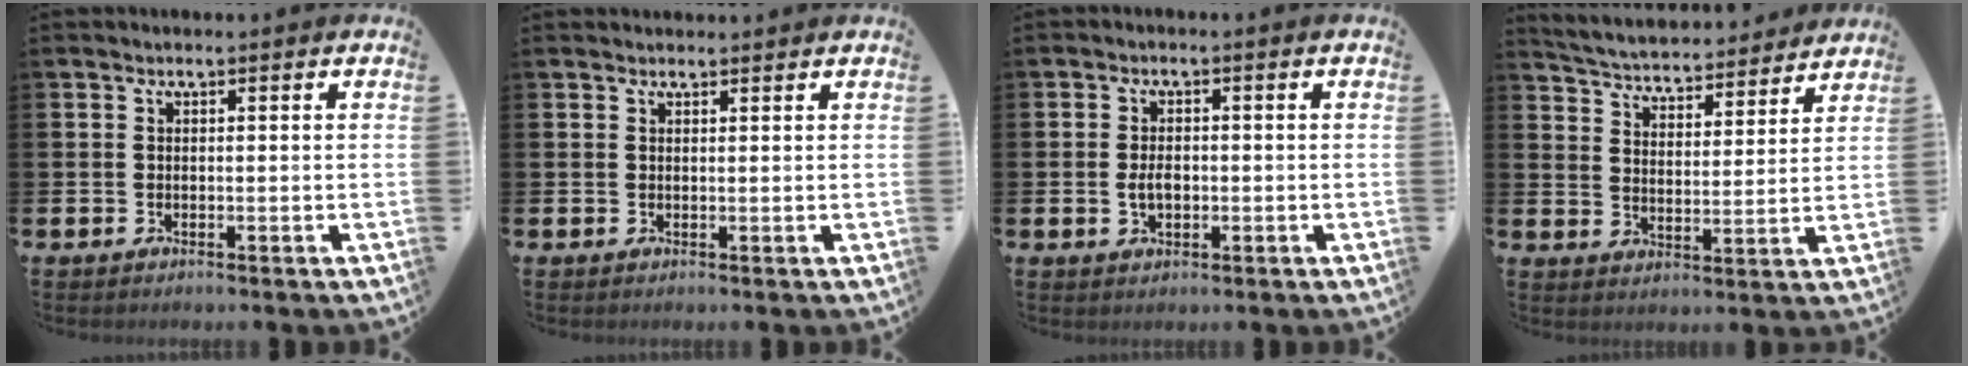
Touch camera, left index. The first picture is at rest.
{"total": 0.8, "force": [0.8, 0.1, 0.1], "torque": [0.009, -0.004, 0.012]}
{"total": 2.4, "force": [-0.2, 1.5, 1.9], "torque": [-0.023, 0.000, -0.008]}
{"total": 4.7, "force": [4.7, 0.9, 0.2], "torque": [-0.033, -0.041, 0.077]}